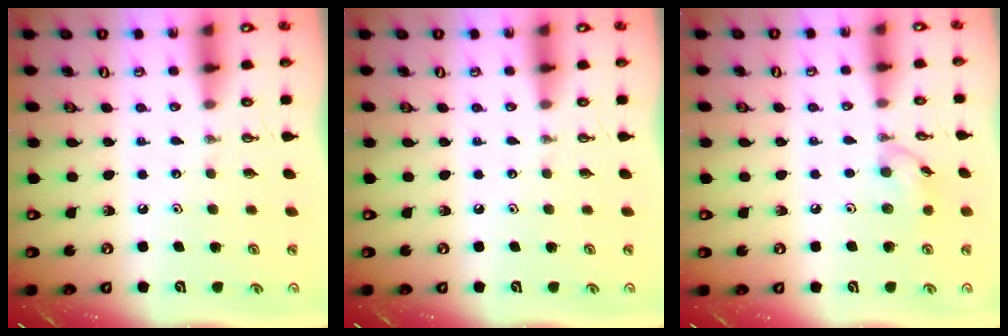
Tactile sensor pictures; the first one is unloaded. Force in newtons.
{"total": 0.0}
{"total": 8.2, "press": 8.1, "slide": 0.6}